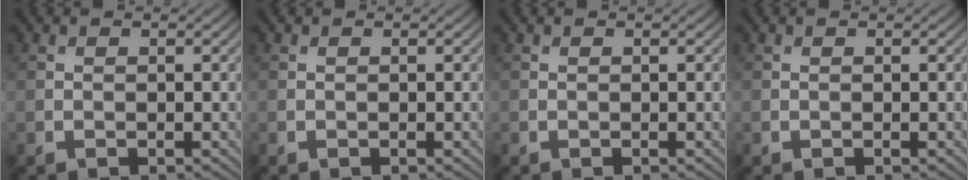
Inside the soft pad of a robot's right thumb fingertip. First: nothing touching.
{"total": 0.0}
{"total": 0.0}
{"total": 0.0}